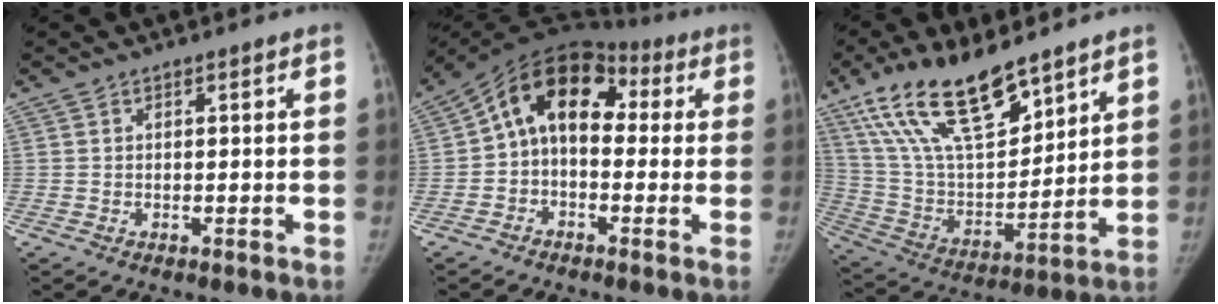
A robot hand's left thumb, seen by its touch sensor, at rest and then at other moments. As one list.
[{"total": 12.6, "force": [1.0, 8.9, 8.9], "torque": [-0.112, 0.050, -0.002]}, {"total": 20.7, "force": [13.8, 7.7, 13.5], "torque": [-0.219, -0.058, 0.266]}]